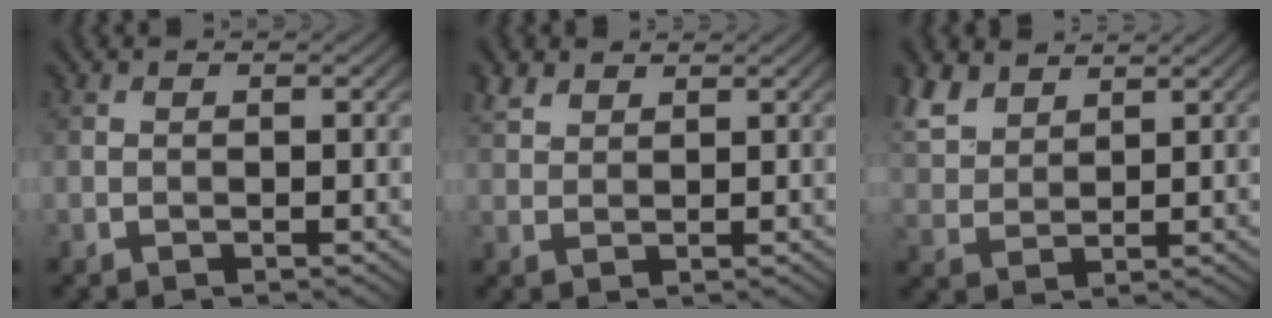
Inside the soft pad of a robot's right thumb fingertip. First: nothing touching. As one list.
[{"total": 2.9, "force": [2.1, 1.5, 1.1], "torque": [-0.031, 0.007, 0.047]}, {"total": 6.7, "force": [4.6, 3.4, 3.3], "torque": [-0.101, 0.011, 0.102]}]